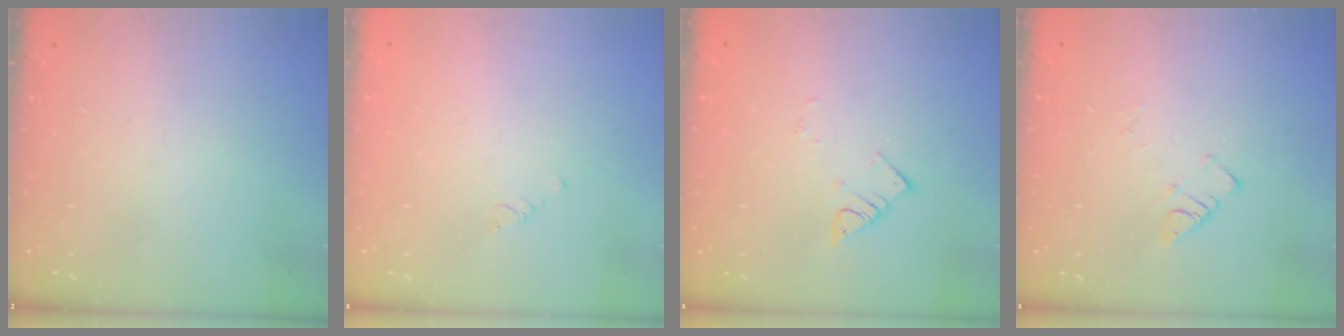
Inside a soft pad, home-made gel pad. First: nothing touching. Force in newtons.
{"total": 0.7, "press": 0.6, "slide": 0.2}
{"total": 3.4, "press": 3.4, "slide": 0.3}
{"total": 4.0, "press": 4.0, "slide": 0.4}